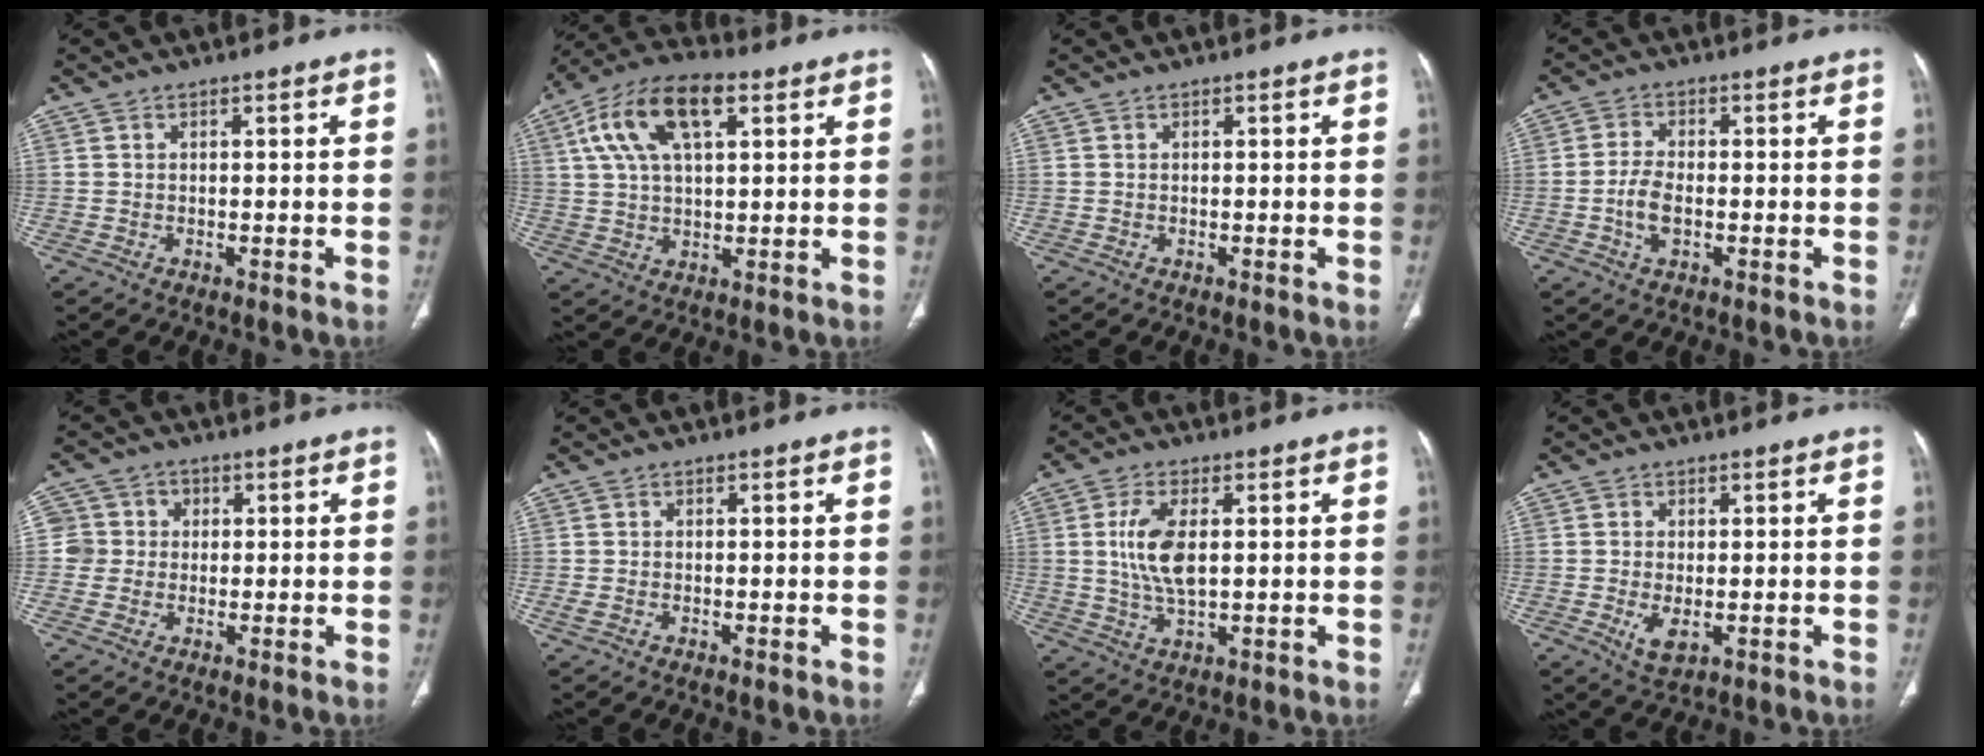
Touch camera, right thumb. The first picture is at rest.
{"total": 14.7, "force": [5.7, 7.0, 11.6], "torque": [-0.214, 0.017, 0.098]}
{"total": 0.0}
{"total": 4.7, "force": [-1.1, 2.4, 3.9], "torque": [-0.083, 0.007, -0.021]}
{"total": 5.1, "force": [0.4, 5.0, 0.4], "torque": [0.025, 0.012, 0.003]}
{"total": 1.3, "force": [-0.4, 0.7, 1.0], "torque": [-0.029, 0.002, -0.003]}
{"total": 8.3, "force": [1.2, 3.7, 7.3], "torque": [-0.155, -0.007, 0.027]}
{"total": 4.1, "force": [-0.9, 2.1, 3.5], "torque": [-0.065, -0.009, -0.007]}